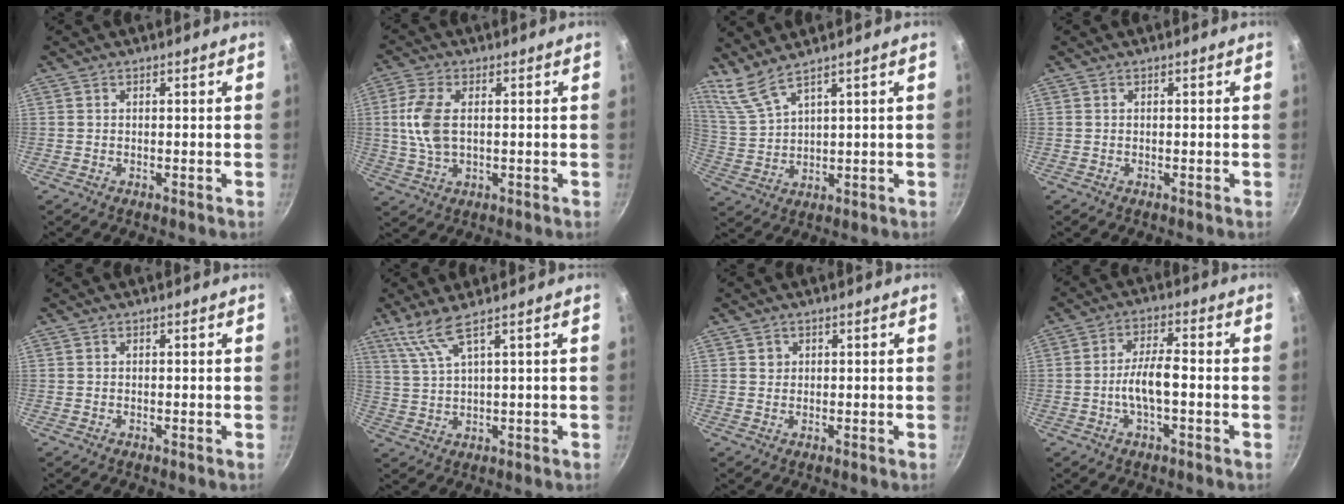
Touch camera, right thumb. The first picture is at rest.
{"total": 8.3, "force": [1.0, 4.6, 6.8], "torque": [-0.144, 0.004, 0.018]}
{"total": 6.0, "force": [5.2, 0.4, 3.1], "torque": [-0.071, -0.037, 0.122]}
{"total": 0.0}
{"total": 0.0}
{"total": 5.3, "force": [3.4, 0.1, 4.0], "torque": [-0.090, -0.017, 0.082]}
{"total": 1.2, "force": [0.5, 1.1, 0.2], "torque": [0.004, 0.002, 0.005]}
{"total": 6.7, "force": [-1.6, 2.2, 6.2], "torque": [-0.113, 0.026, -0.034]}